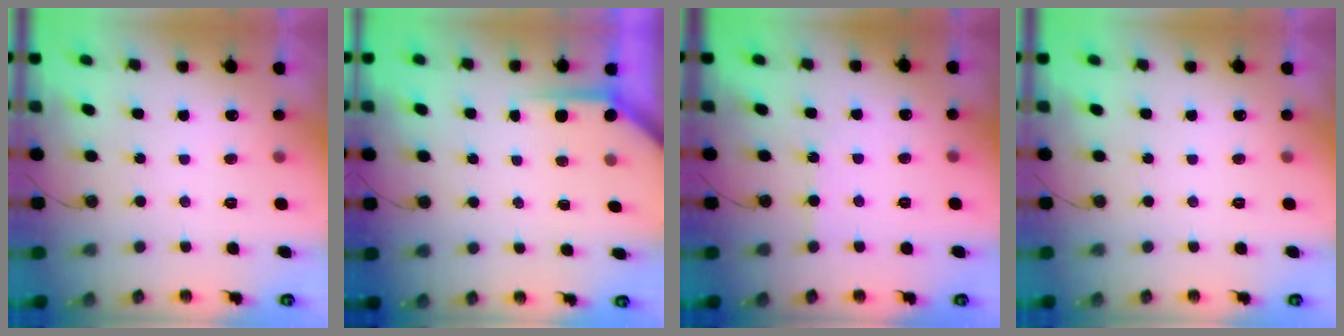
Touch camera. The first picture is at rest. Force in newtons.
{"total": 3.6, "press": 3.6, "slide": 0.4}
{"total": 2.4, "press": 2.4, "slide": 0.2}
{"total": 0.0}